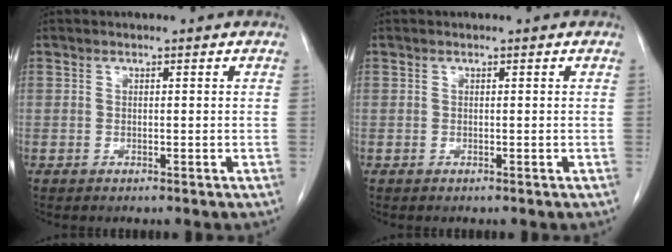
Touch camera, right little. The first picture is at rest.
{"total": 0.0}